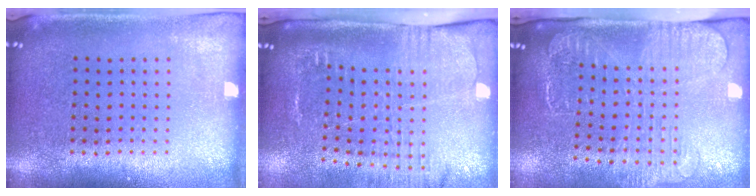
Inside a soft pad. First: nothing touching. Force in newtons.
{"total": 2.7, "press": 2.1, "slide": 1.7}
{"total": 2.7, "press": 2.1, "slide": 1.7}